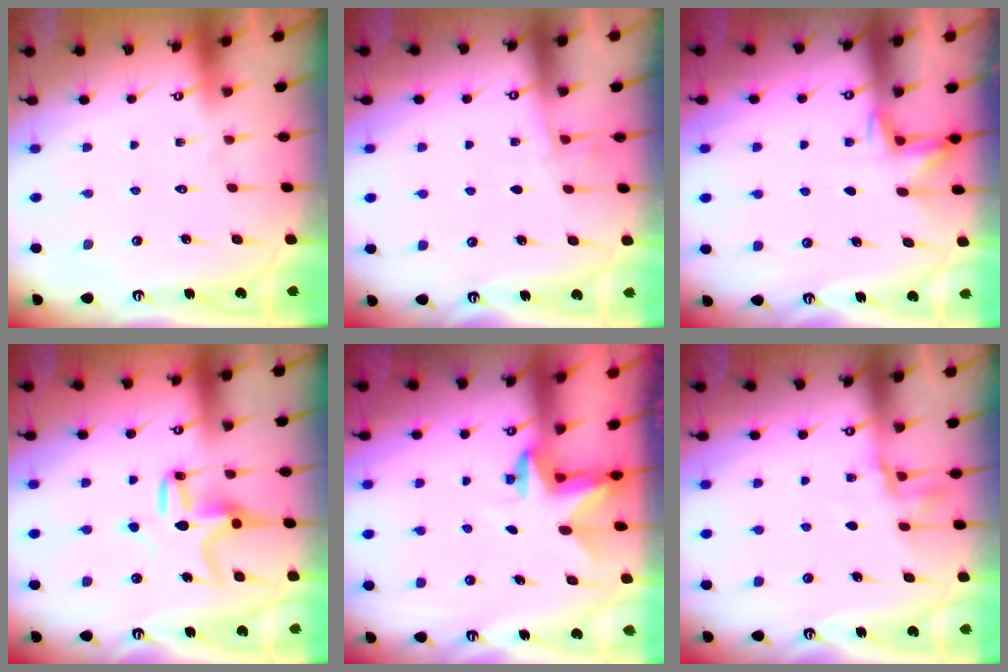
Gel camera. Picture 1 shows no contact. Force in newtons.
{"total": 2.6, "press": 2.5, "slide": 0.4}
{"total": 3.8, "press": 3.5, "slide": 1.2}
{"total": 10.6, "press": 10.6, "slide": 0.4}
{"total": 2.5, "press": 2.5, "slide": 0.4}
{"total": 6.0, "press": 5.8, "slide": 1.3}